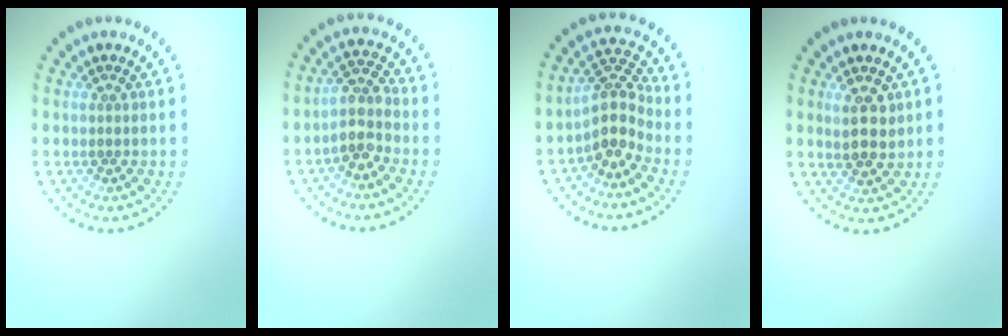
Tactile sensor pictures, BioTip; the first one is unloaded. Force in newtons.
{"total": 3.1, "press": 2.5, "slide": 1.8}
{"total": 3.5, "press": 2.7, "slide": 2.3}
{"total": 2.7, "press": 2.6, "slide": 0.7}